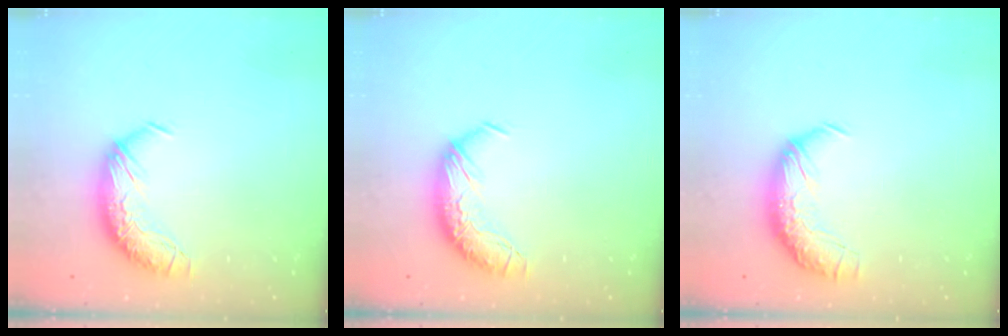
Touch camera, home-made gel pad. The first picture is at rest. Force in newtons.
{"total": 0.0}
{"total": 2.4, "press": 1.1, "slide": 2.1}